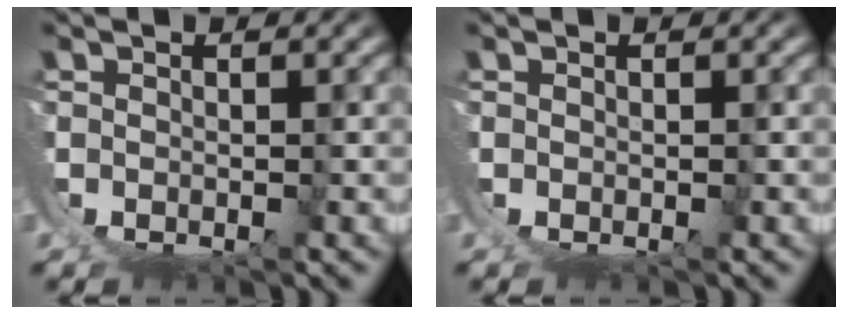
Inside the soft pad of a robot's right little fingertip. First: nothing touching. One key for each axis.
{"total": 0.0}